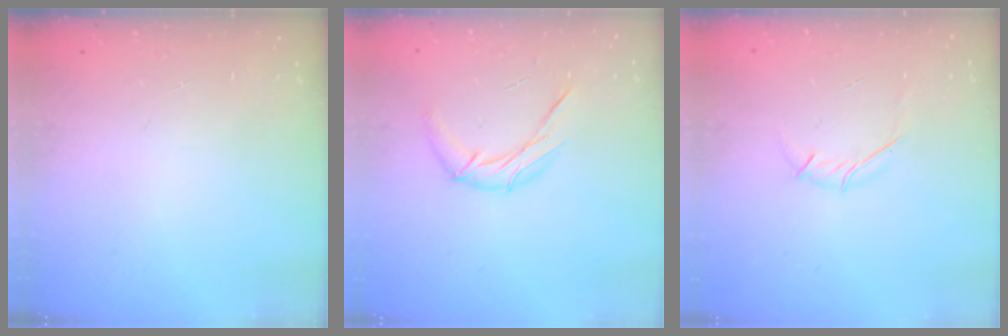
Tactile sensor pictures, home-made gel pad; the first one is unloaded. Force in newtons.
{"total": 8.8, "press": 8.8, "slide": 0.4}
{"total": 3.8, "press": 3.7, "slide": 1.0}